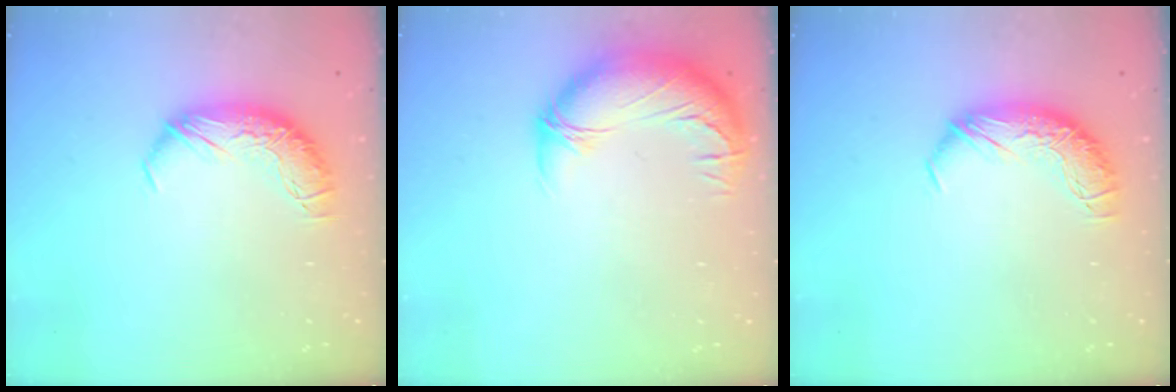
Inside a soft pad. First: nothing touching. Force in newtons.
{"total": 3.0, "press": 0.9, "slide": 2.8}
{"total": 0.0}